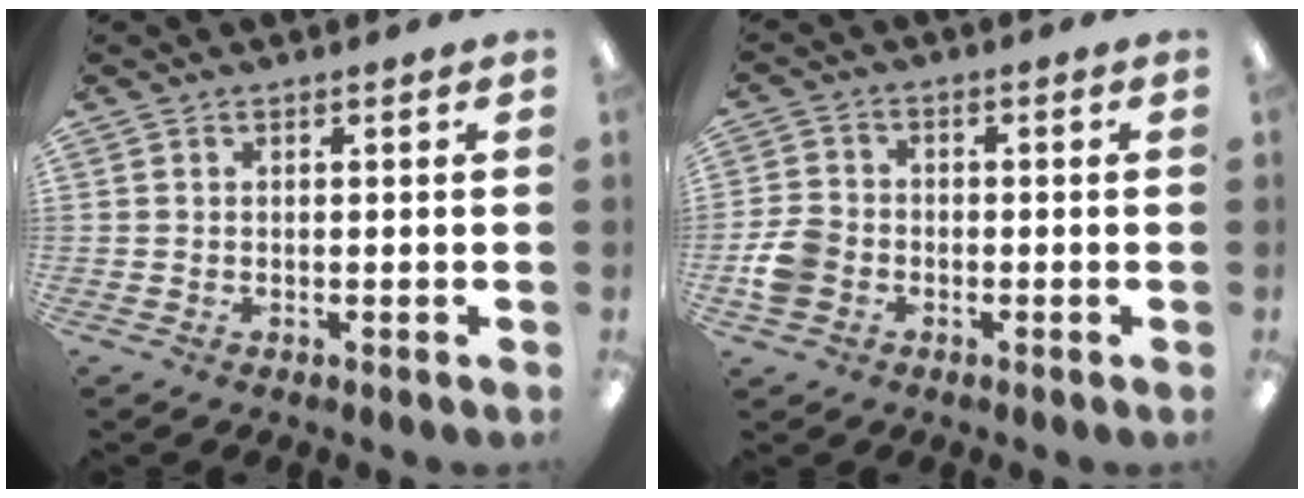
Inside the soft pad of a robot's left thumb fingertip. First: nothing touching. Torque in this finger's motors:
{"motor_torque": [-0.56, 0.57, 0.30, -0.35, 0.03]}